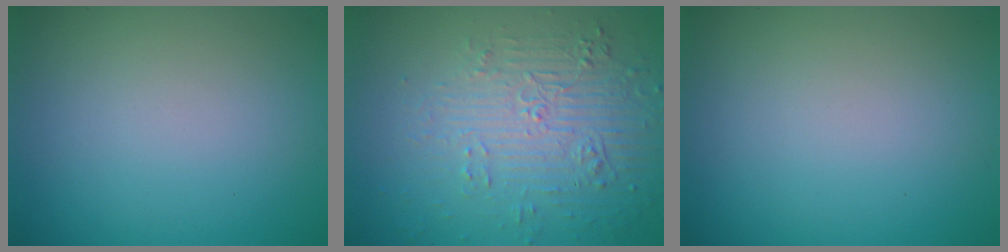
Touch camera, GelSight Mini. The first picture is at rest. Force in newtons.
{"total": 5.7, "press": 3.6, "slide": 4.4}
{"total": 0.0}